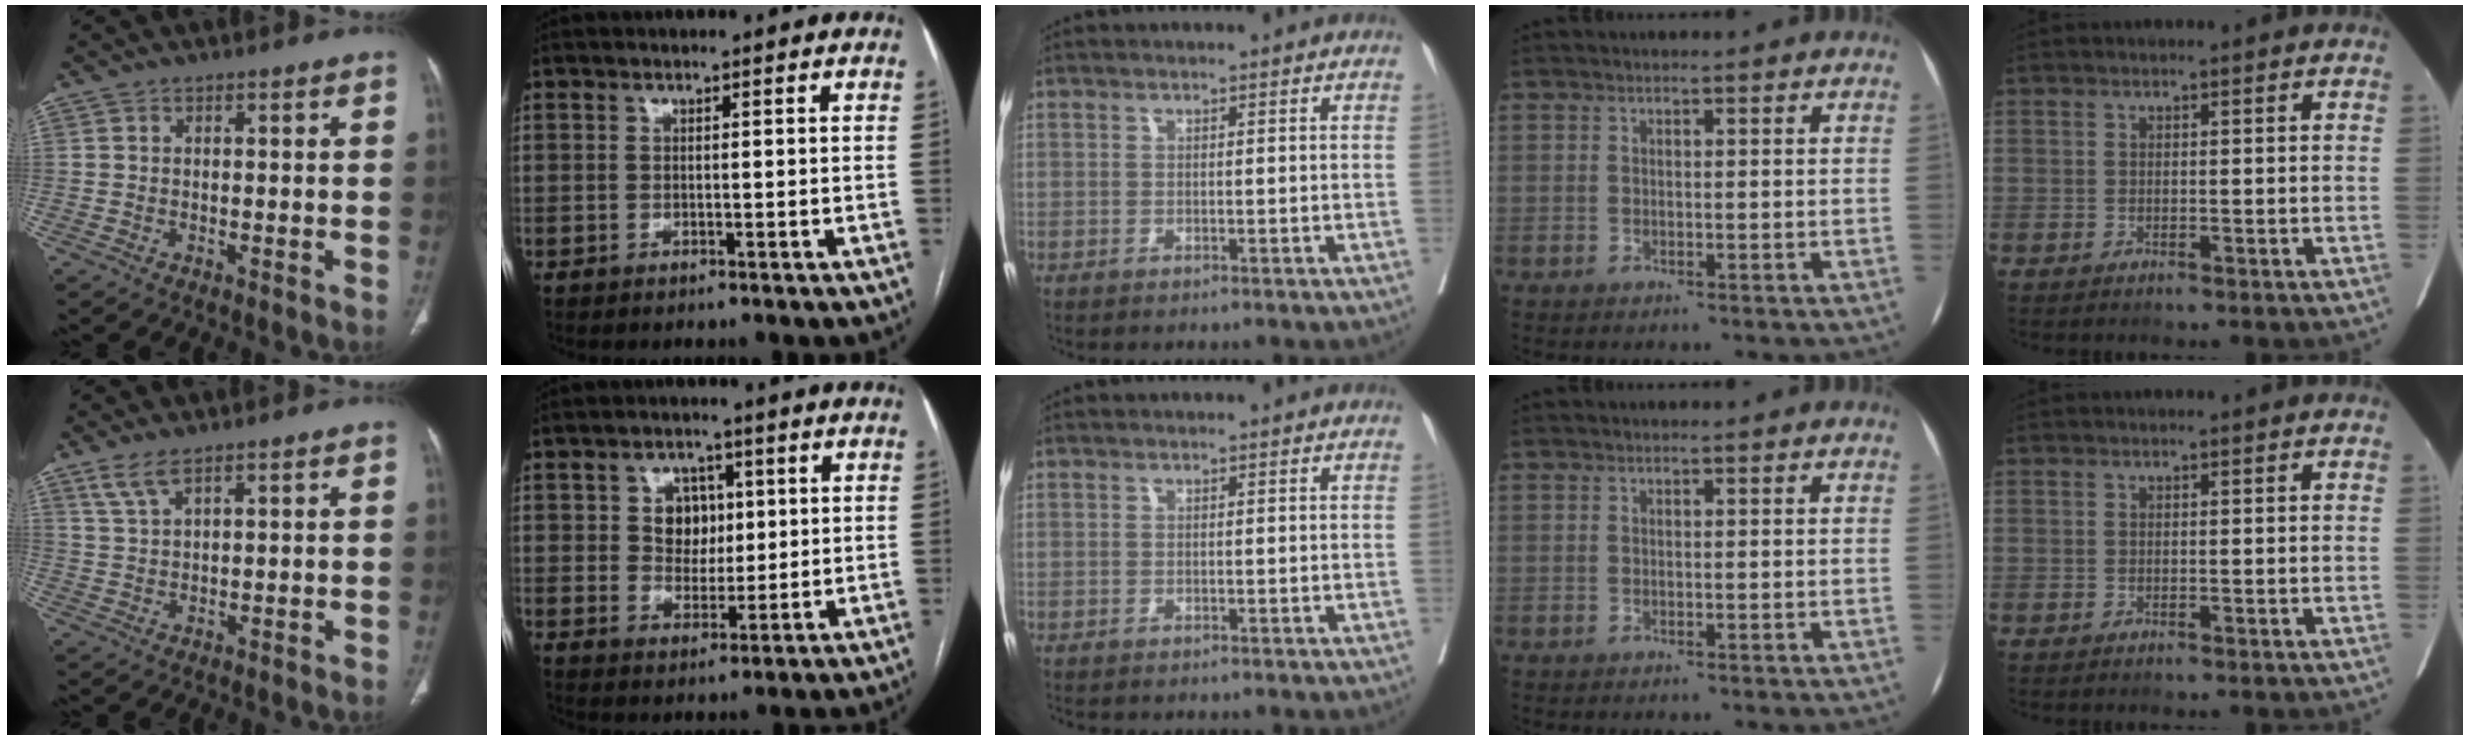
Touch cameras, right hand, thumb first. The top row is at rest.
{"thumb": {"total": 3.9, "force": [2.7, 1.6, 2.3], "torque": [-0.048, -0.003, 0.063]}, "index": {"total": 5.7, "force": [1.5, 4.5, 3.2], "torque": [-0.050, 0.010, 0.033]}, "middle": {"total": 0.8, "force": [-0.8, 0.3, 0.1], "torque": [-0.008, -0.002, -0.015]}}